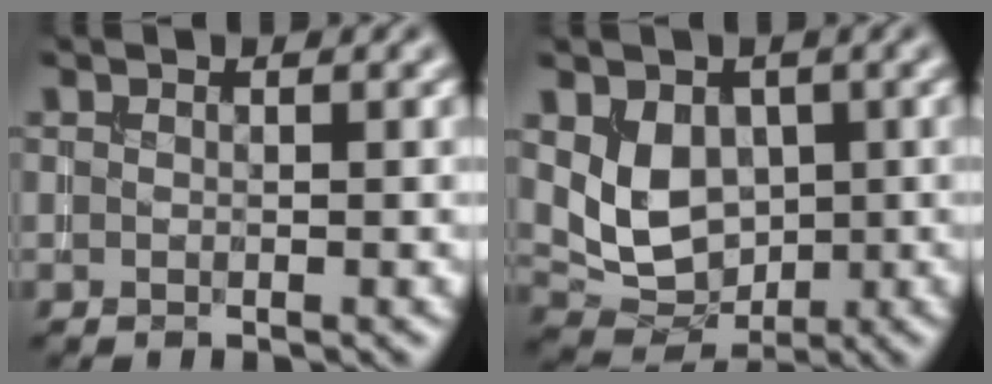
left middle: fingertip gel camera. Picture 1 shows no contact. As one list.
[{"total": 5.1, "force": [0.8, 3.9, 3.1], "torque": [-0.055, -0.015, 0.024]}]